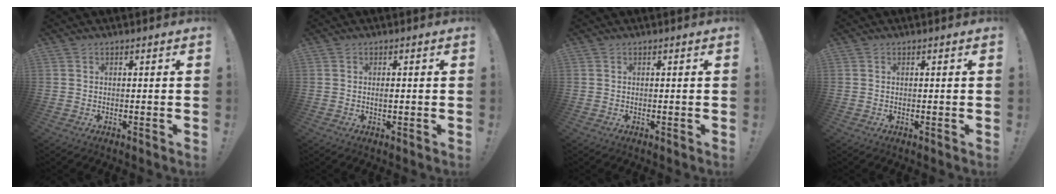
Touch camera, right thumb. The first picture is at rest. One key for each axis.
{"total": 1.1, "fx": -0.3, "fy": 0.3, "fz": 1.0, "tx": -0.016, "ty": 0.001, "tz": -0.007}
{"total": 0.0}
{"total": 0.0}